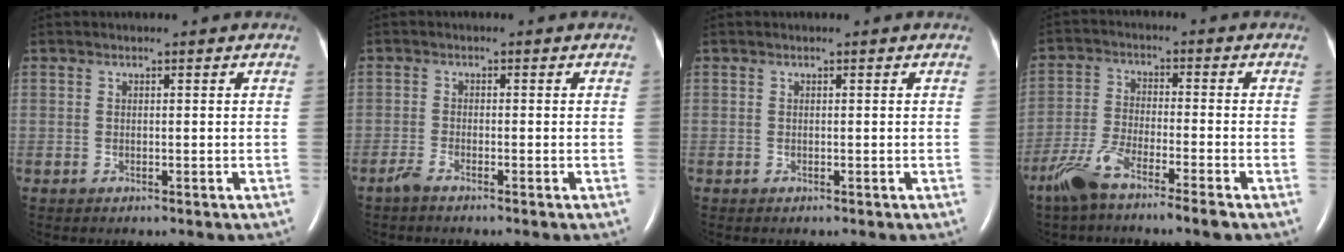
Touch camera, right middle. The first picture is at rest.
{"total": 1.6, "force": [-1.4, 0.0, 0.8], "torque": [-0.026, -0.004, -0.030]}
{"total": 0.0}
{"total": 7.3, "force": [-5.4, 0.3, 4.8], "torque": [-0.108, -0.009, -0.110]}